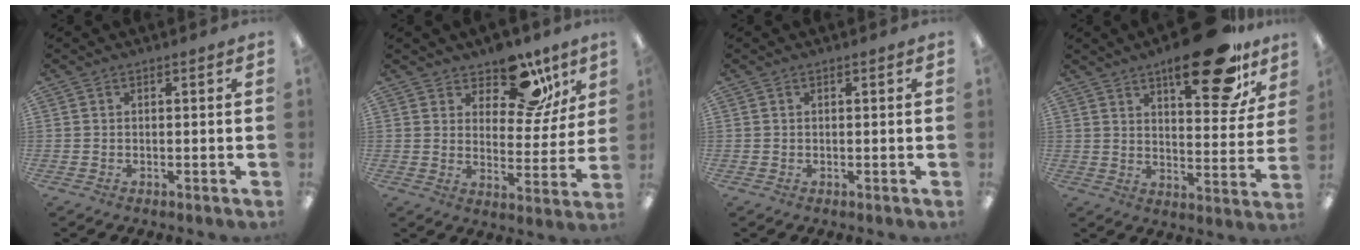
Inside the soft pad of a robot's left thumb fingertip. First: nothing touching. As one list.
[{"total": 13.0, "force": [9.3, 6.7, 6.2], "torque": [-0.088, -0.056, 0.164]}, {"total": 0.0}, {"total": 19.8, "force": [12.6, 7.7, 13.2], "torque": [-0.171, -0.072, 0.198]}]